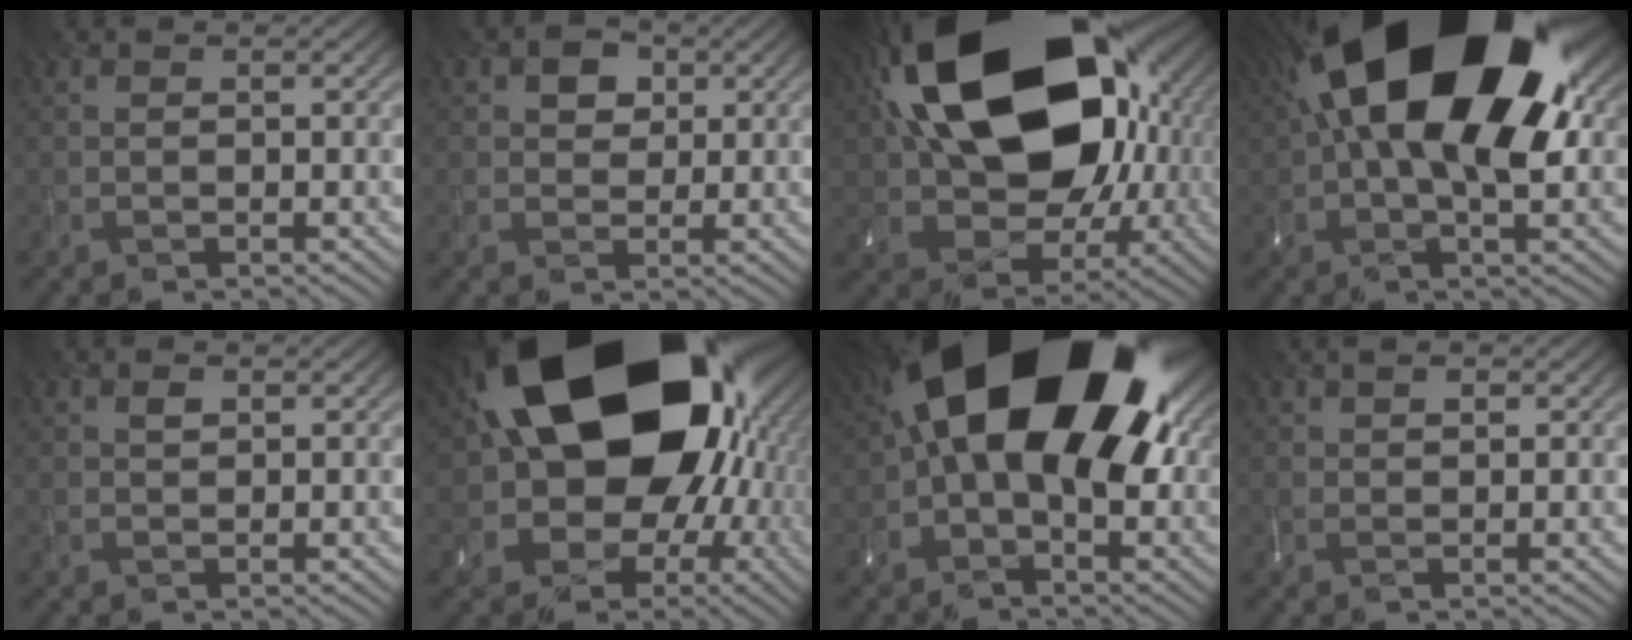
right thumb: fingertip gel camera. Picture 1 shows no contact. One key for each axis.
{"total": 3.0, "fx": 1.3, "fy": 2.4, "fz": 1.3, "tx": -0.028, "ty": 0.004, "tz": 0.016}
{"total": 22.4, "fx": 5.9, "fy": 15.5, "fz": 15.1, "tx": -0.305, "ty": 0.008, "tz": 0.124}
{"total": 21.5, "fx": 7.1, "fy": 11.2, "fz": 16.9, "tx": -0.281, "ty": 0.028, "tz": 0.121}
{"total": 0.7, "fx": 0.5, "fy": 0.3, "fz": 0.4, "tx": -0.007, "ty": 0.001, "tz": 0.010}
{"total": 24.1, "fx": 4.7, "fy": 18.4, "fz": 14.8, "tx": -0.260, "ty": -0.040, "tz": 0.063}
{"total": 21.2, "fx": 4.7, "fy": 11.9, "fz": 16.9, "tx": -0.237, "ty": 0.009, "tz": 0.071}
{"total": 0.8, "fx": 0.7, "fy": 0.2, "fz": 0.3, "tx": -0.003, "ty": 0.000, "tz": 0.014}